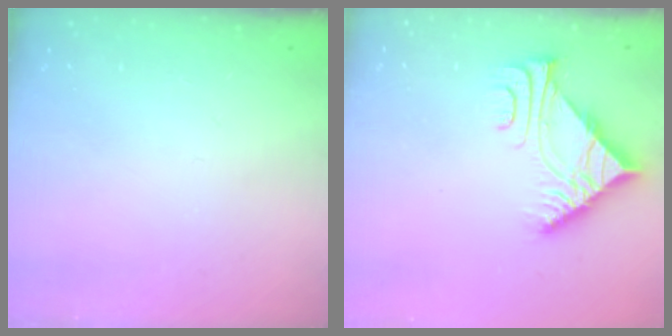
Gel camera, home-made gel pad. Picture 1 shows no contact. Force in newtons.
{"total": 7.3, "press": 7.3, "slide": 0.6}